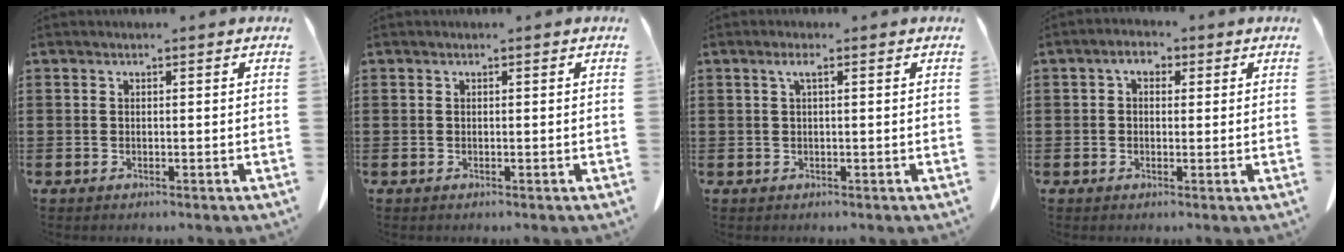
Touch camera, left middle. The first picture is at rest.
{"total": 0.0}
{"total": 1.5, "force": [0.5, 0.2, 1.5], "torque": [-0.030, 0.000, 0.008]}
{"total": 2.4, "force": [0.7, 1.5, 1.7], "torque": [-0.038, 0.008, 0.010]}